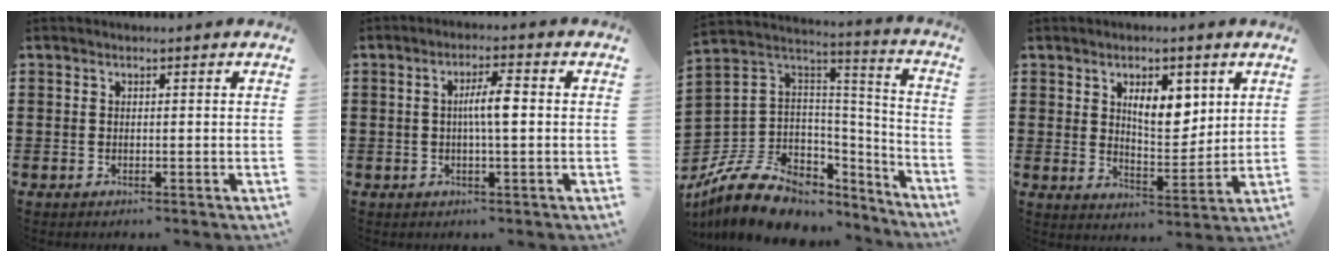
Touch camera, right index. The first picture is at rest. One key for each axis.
{"total": 4.7, "fx": 0.1, "fy": 0.8, "fz": 4.6, "tx": -0.084, "ty": 0.003, "tz": -0.002}
{"total": 12.1, "fx": -7.8, "fy": 7.7, "fz": 5.2, "tx": -0.123, "ty": 0.020, "tz": -0.138}
{"total": 7.0, "fx": 3.1, "fy": 3.4, "fz": 5.3, "tx": -0.084, "ty": -0.004, "tz": 0.048}